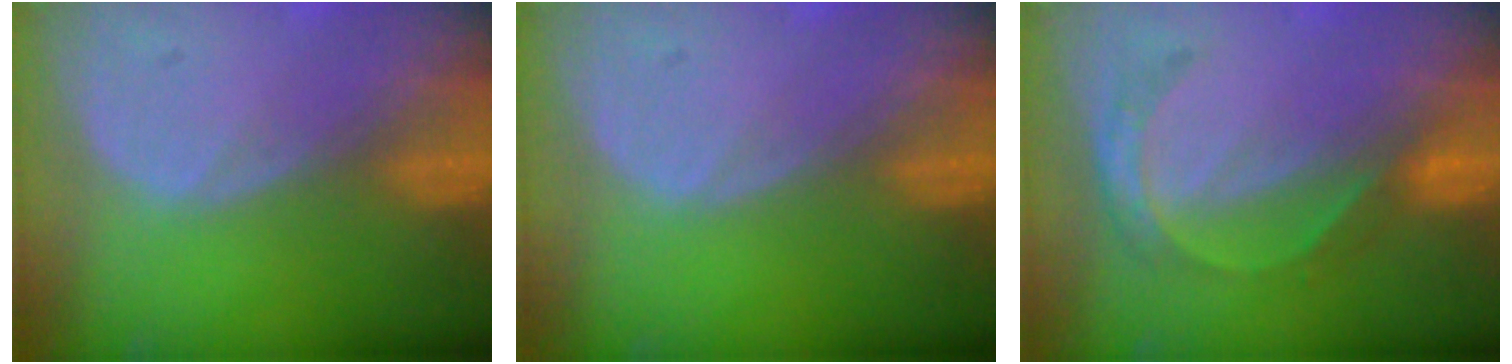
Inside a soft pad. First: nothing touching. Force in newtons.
{"total": 0.0}
{"total": 5.6, "press": 4.8, "slide": 2.8}